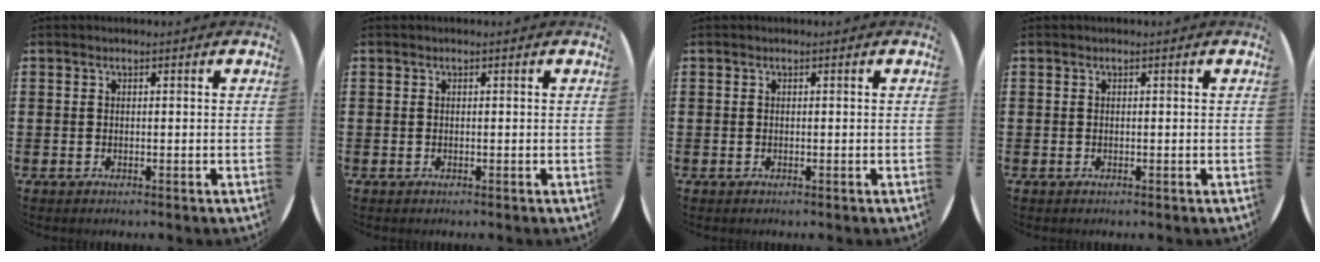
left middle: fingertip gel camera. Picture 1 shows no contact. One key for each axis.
{"total": 0.0}
{"total": 0.0}
{"total": 0.0}